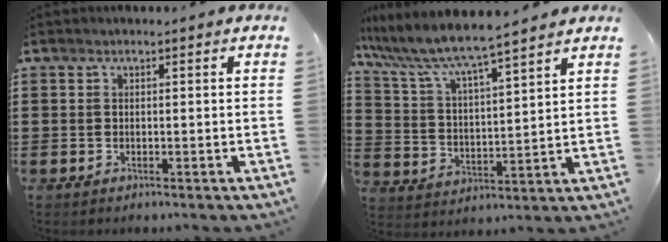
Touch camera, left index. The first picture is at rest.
{"total": 6.5, "force": [5.9, -0.1, 2.7], "torque": [-0.079, -0.037, 0.097]}